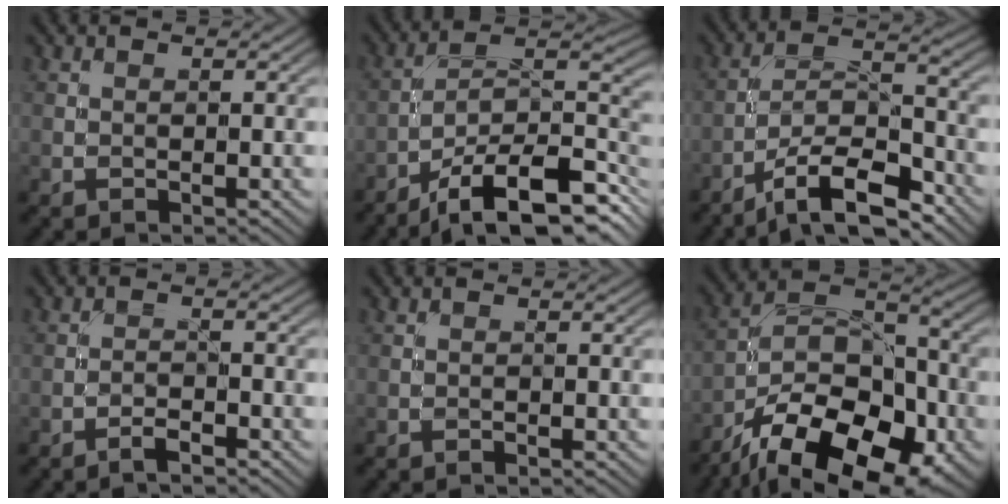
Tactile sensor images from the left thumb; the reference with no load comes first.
{"total": 14.6, "force": [-9.5, 5.1, 9.9], "torque": [-0.177, -0.009, -0.164]}
{"total": 11.2, "force": [-8.1, 3.3, 7.1], "torque": [-0.120, 0.006, -0.157]}
{"total": 1.9, "force": [-1.6, 0.2, 0.9], "torque": [-0.018, 0.004, -0.035]}
{"total": 0.0}
{"total": 18.0, "force": [-11.2, 9.1, 10.7], "torque": [-0.188, -0.033, -0.179]}